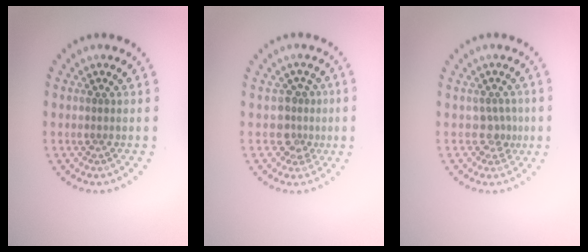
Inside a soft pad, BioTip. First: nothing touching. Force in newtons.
{"total": 2.3, "press": 1.8, "slide": 1.5}
{"total": 1.5, "press": 1.3, "slide": 0.9}